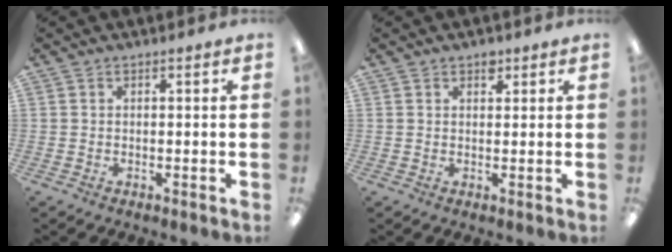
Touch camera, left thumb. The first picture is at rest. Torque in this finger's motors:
{"motor_torque": [0.28, -0.02, 0.51, -0.21, -0.01]}